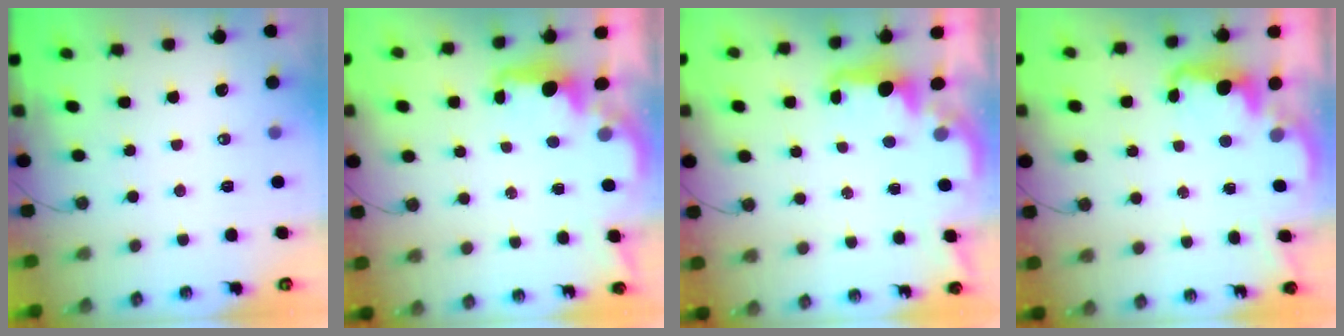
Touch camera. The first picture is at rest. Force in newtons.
{"total": 2.2, "press": 2.1, "slide": 0.8}
{"total": 1.9, "press": 1.8, "slide": 0.7}
{"total": 2.4, "press": 2.4, "slide": 0.5}